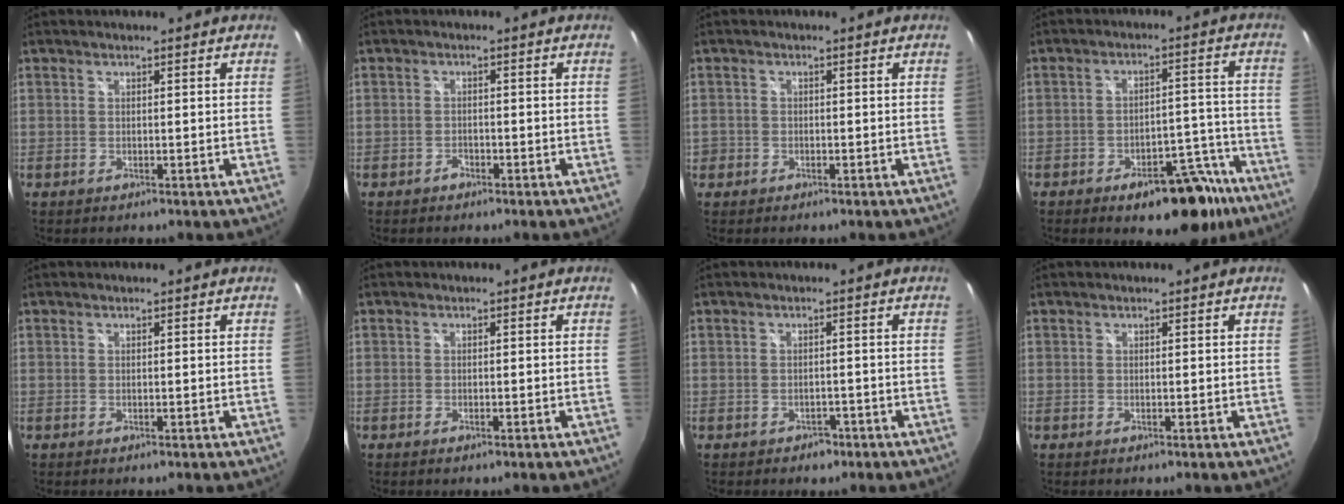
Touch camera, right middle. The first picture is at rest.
{"total": 1.5, "force": [-1.2, 0.9, 0.2], "torque": [-0.005, 0.001, -0.020]}
{"total": 2.1, "force": [-1.0, 1.9, 0.3], "torque": [-0.012, 0.001, -0.018]}
{"total": 14.2, "force": [-9.6, 6.6, 8.0], "torque": [-0.093, 0.021, -0.114]}
{"total": 0.0}
{"total": 0.9, "force": [-0.6, 0.3, 0.6], "torque": [-0.009, -0.001, -0.011]}
{"total": 2.5, "force": [-1.6, 1.8, 0.7], "torque": [-0.018, -0.002, -0.019]}
{"total": 0.0}